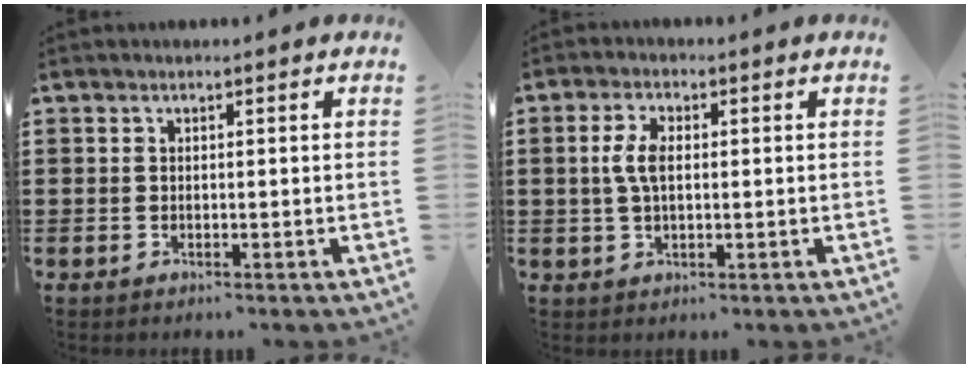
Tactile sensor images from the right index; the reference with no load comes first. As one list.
[{"total": 4.5, "force": [0.4, 2.1, 3.9], "torque": [-0.094, 0.003, 0.000]}]